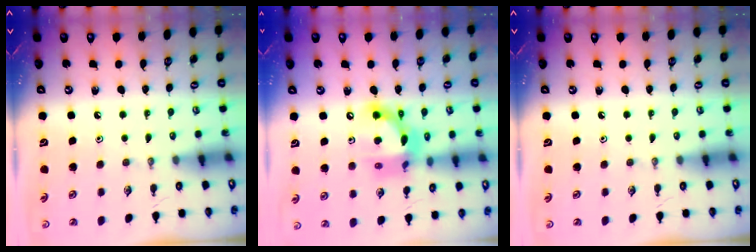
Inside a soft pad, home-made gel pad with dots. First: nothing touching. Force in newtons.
{"total": 14.3, "press": 14.3, "slide": 0.9}
{"total": 0.0}